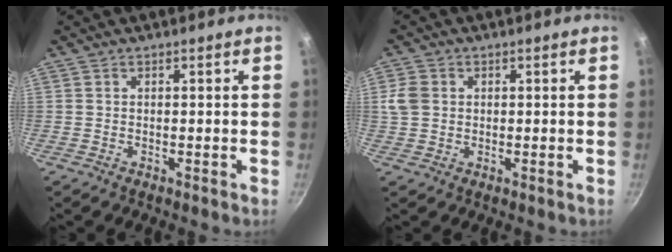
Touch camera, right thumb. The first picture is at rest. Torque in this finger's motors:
{"motor_torque": [0.71, 0.86, 0.61, -0.45, 0.00]}